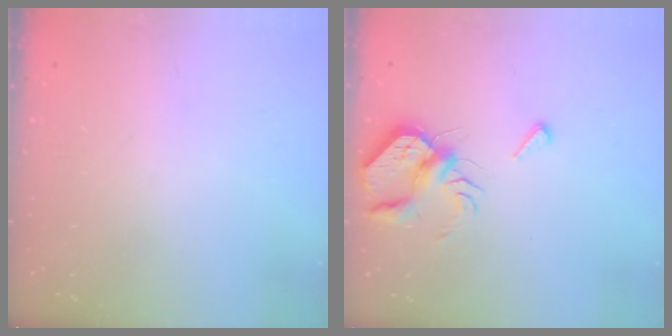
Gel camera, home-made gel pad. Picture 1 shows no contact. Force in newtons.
{"total": 7.2, "press": 7.2, "slide": 0.2}